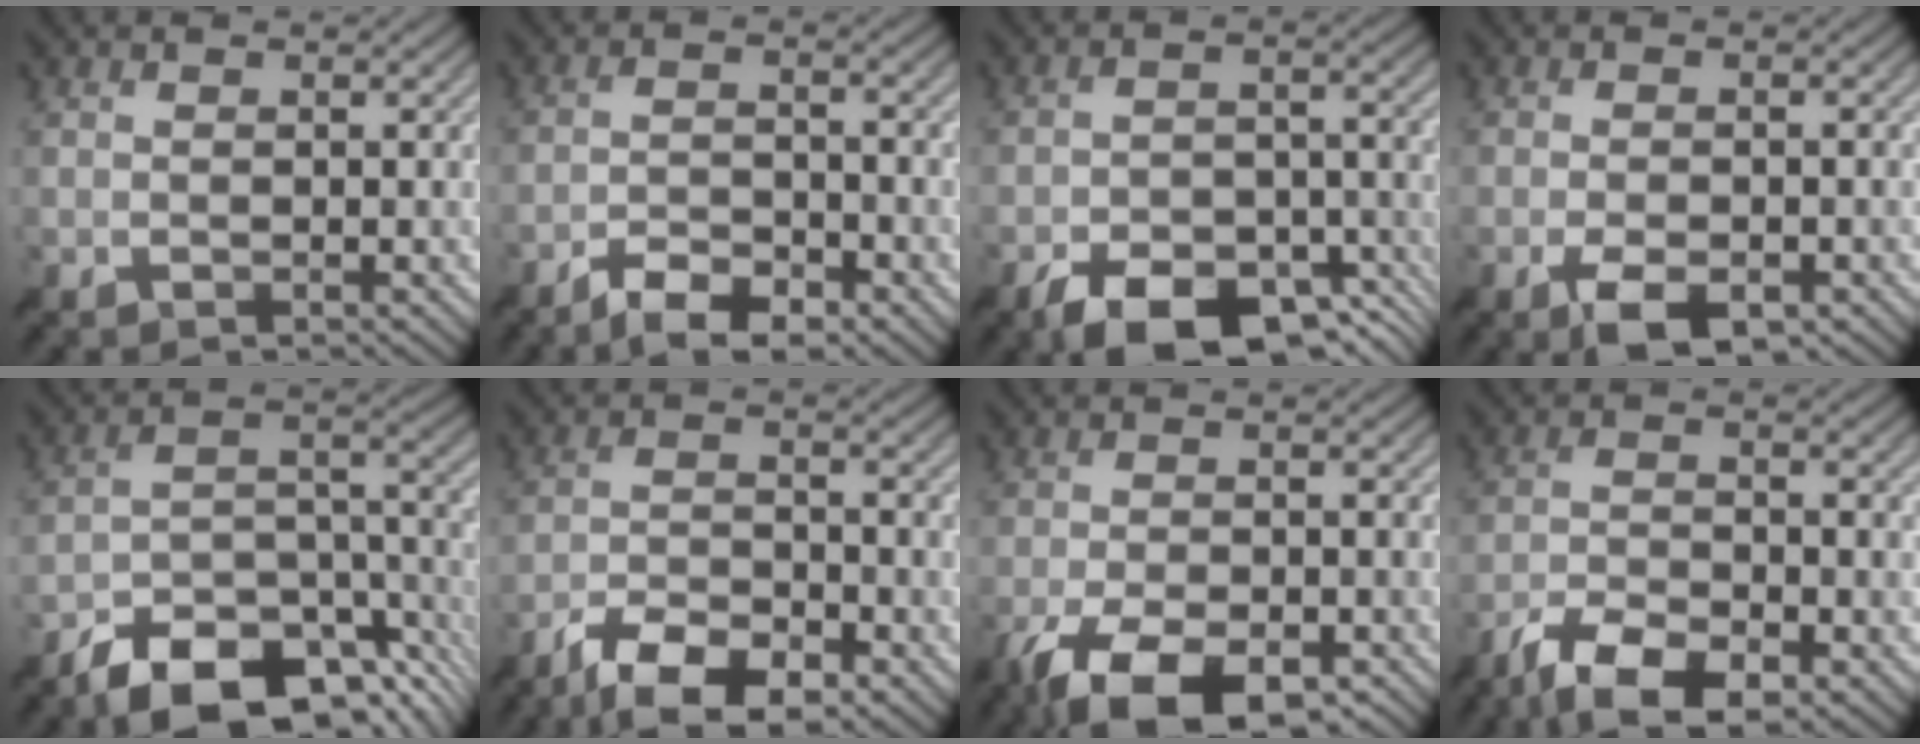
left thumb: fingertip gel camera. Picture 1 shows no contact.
{"total": 5.7, "force": [-4.1, 1.5, 3.6], "torque": [-0.073, 0.001, -0.077]}
{"total": 11.5, "force": [-7.4, 4.8, 7.4], "torque": [-0.124, -0.005, -0.130]}
{"total": 5.5, "force": [-2.8, 1.8, 4.4], "torque": [-0.087, 0.001, -0.048]}
{"total": 13.9, "force": [-9.9, 5.2, 8.2], "torque": [-0.148, -0.004, -0.177]}
{"total": 8.8, "force": [-6.2, 2.7, 5.6], "torque": [-0.107, 0.000, -0.116]}
{"total": 11.3, "force": [-7.3, 4.0, 7.7], "torque": [-0.148, -0.019, -0.122]}
{"total": 8.4, "force": [-5.8, 2.5, 5.5], "torque": [-0.109, -0.005, -0.109]}